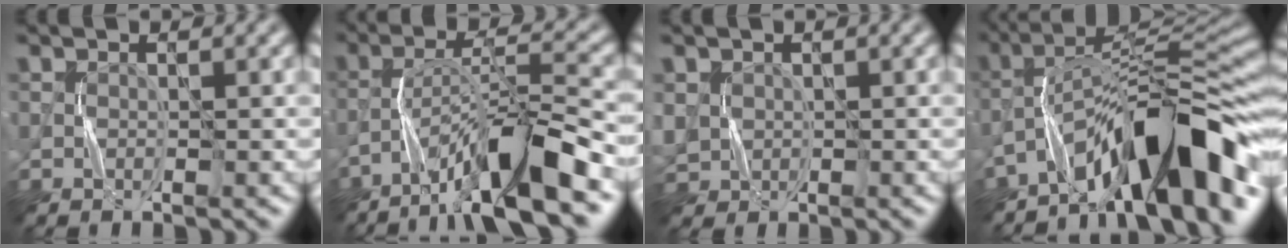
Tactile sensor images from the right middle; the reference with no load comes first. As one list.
[{"total": 10.4, "force": [-6.7, 1.7, 7.8], "torque": [-0.128, 0.022, -0.114]}, {"total": 2.2, "force": [0.6, 2.1, 0.5], "torque": [-0.018, -0.002, 0.012]}, {"total": 11.4, "force": [-7.3, 2.9, 8.4], "torque": [-0.112, 0.025, -0.128]}]